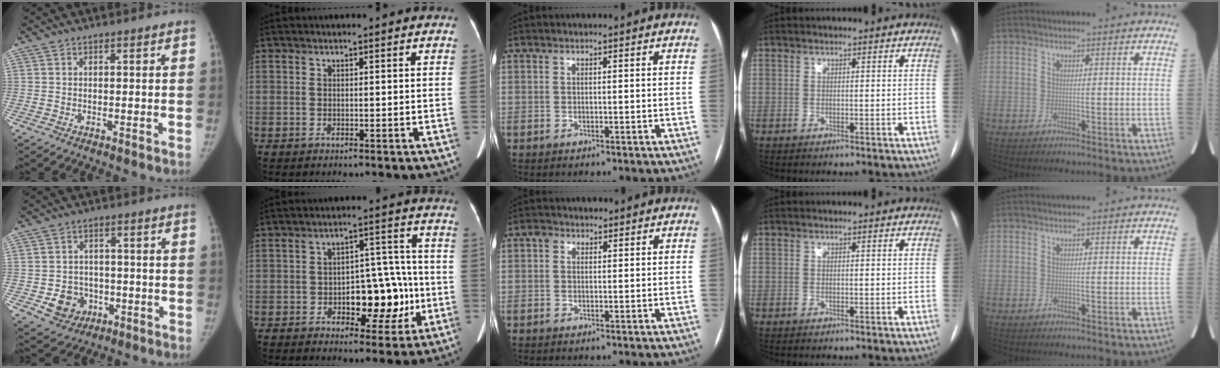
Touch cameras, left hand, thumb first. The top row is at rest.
{"thumb": {"total": 7.4, "force": [-2.4, 6.5, 2.7], "torque": [-0.018, 0.015, -0.029]}, "index": {"total": 9.9, "force": [-3.0, 5.1, 8.0], "torque": [-0.103, 0.009, -0.038]}, "middle": {"total": 1.4, "force": [0.6, 1.2, 0.4], "torque": [-0.009, 0.012, 0.007]}}